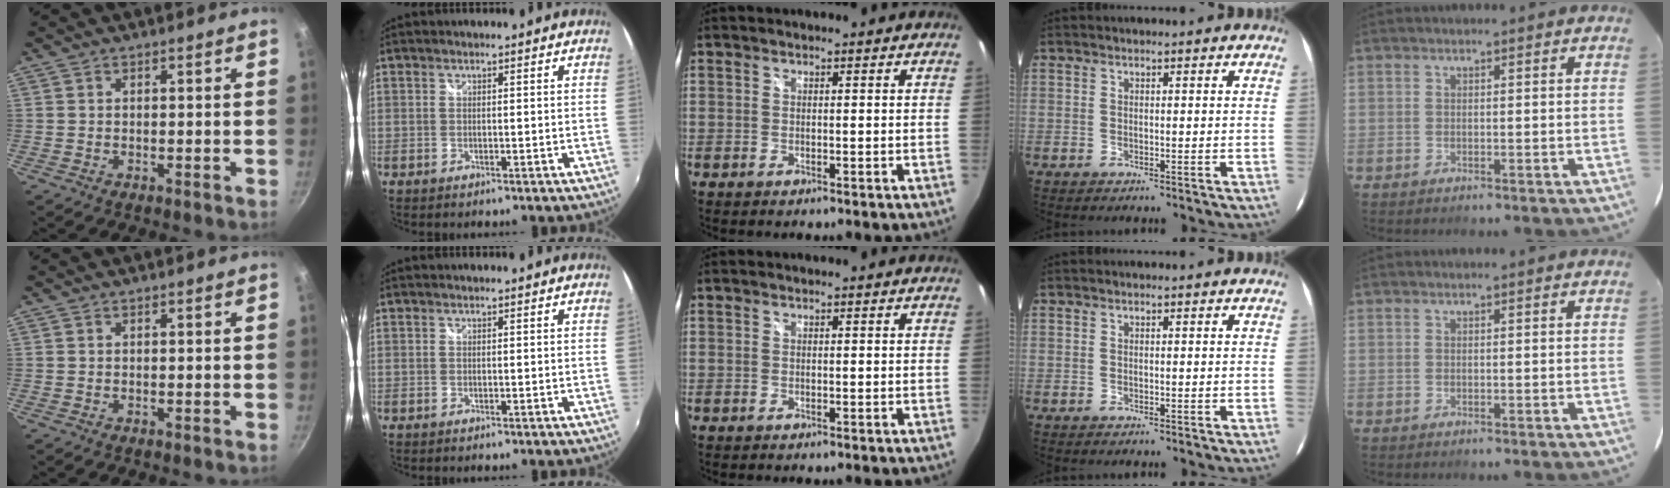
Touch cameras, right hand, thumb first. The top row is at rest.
{}